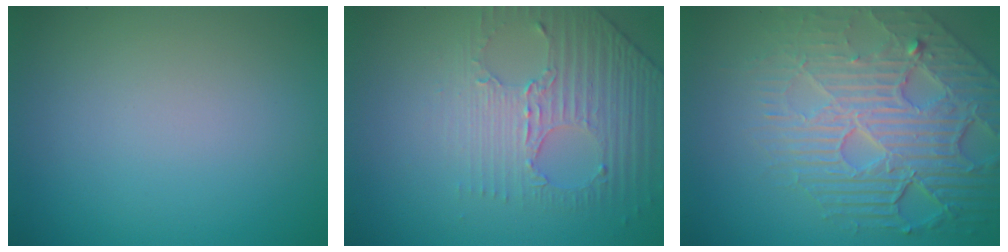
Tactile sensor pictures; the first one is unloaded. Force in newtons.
{"total": 4.3, "press": 2.9, "slide": 3.2}
{"total": 8.0, "press": 5.9, "slide": 5.4}